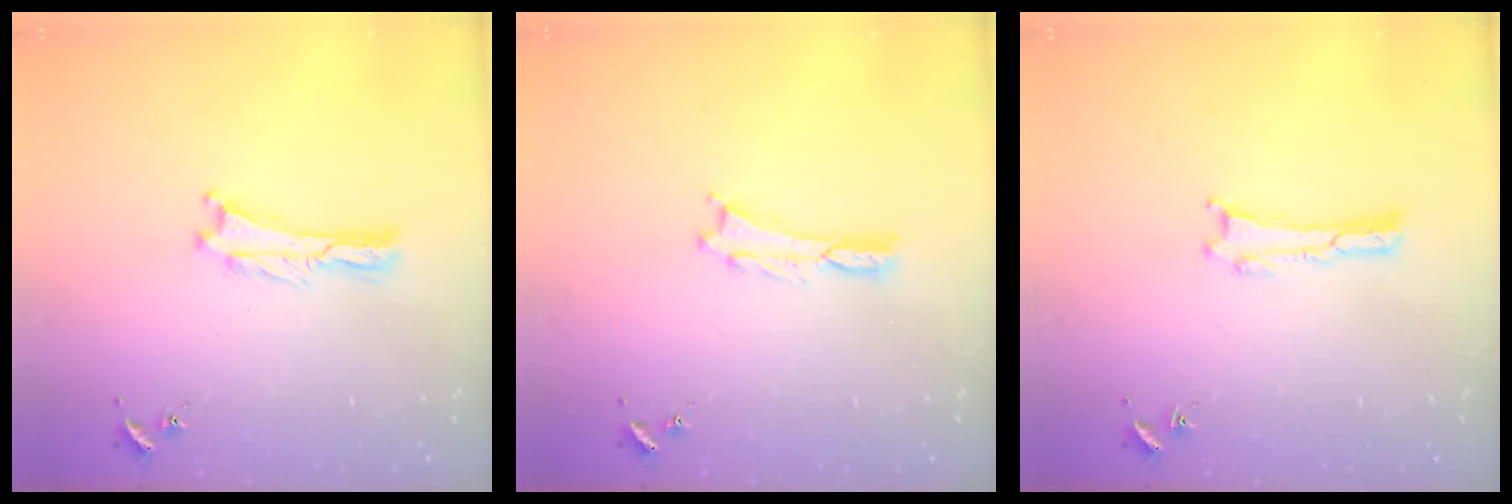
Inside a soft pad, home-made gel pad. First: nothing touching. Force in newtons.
{"total": 0.0}
{"total": 0.0}